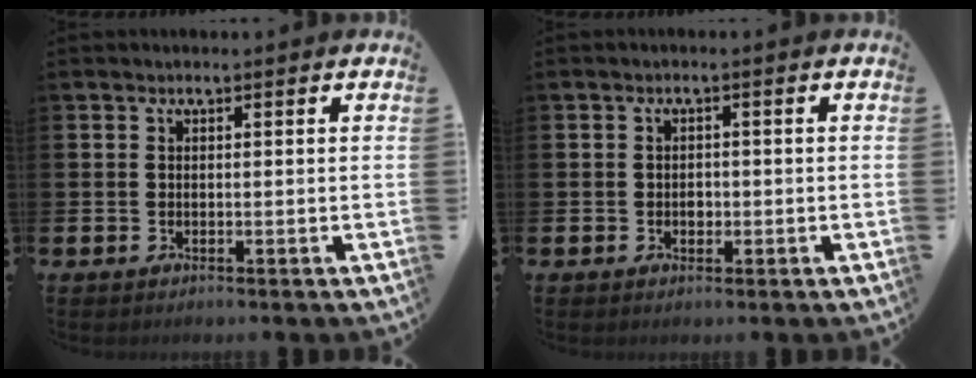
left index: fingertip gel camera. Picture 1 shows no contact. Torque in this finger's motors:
{"motor_torque": [0.19, -0.07, 0.00, 0.00]}